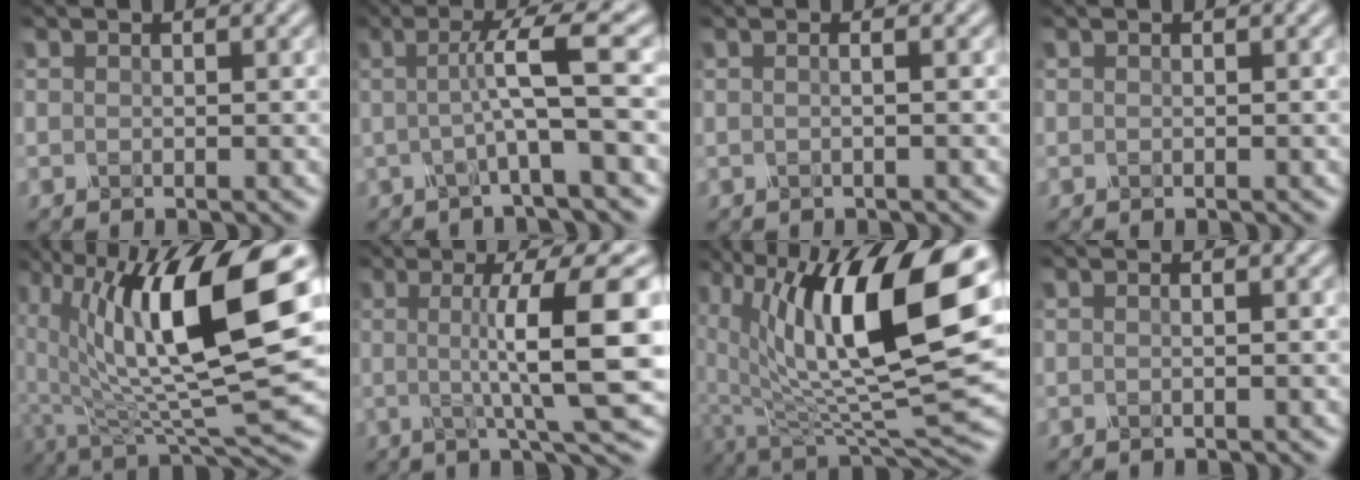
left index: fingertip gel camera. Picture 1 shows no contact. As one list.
[{"total": 4.9, "force": [-0.1, 0.3, 4.9], "torque": [-0.084, 0.002, -0.002]}, {"total": 2.2, "force": [0.4, 1.2, 1.7], "torque": [-0.006, 0.011, -0.024]}, {"total": 0.0}, {"total": 14.2, "force": [2.6, 5.3, 12.9], "torque": [-0.234, -0.010, 0.049]}, {"total": 10.1, "force": [0.6, 1.7, 9.9], "torque": [-0.127, 0.006, 0.011]}, {"total": 15.8, "force": [3.6, 6.9, 13.8], "torque": [-0.246, -0.001, 0.062]}, {"total": 1.1, "force": [0.3, 0.6, 0.9], "torque": [-0.003, -0.002, -0.015]}]